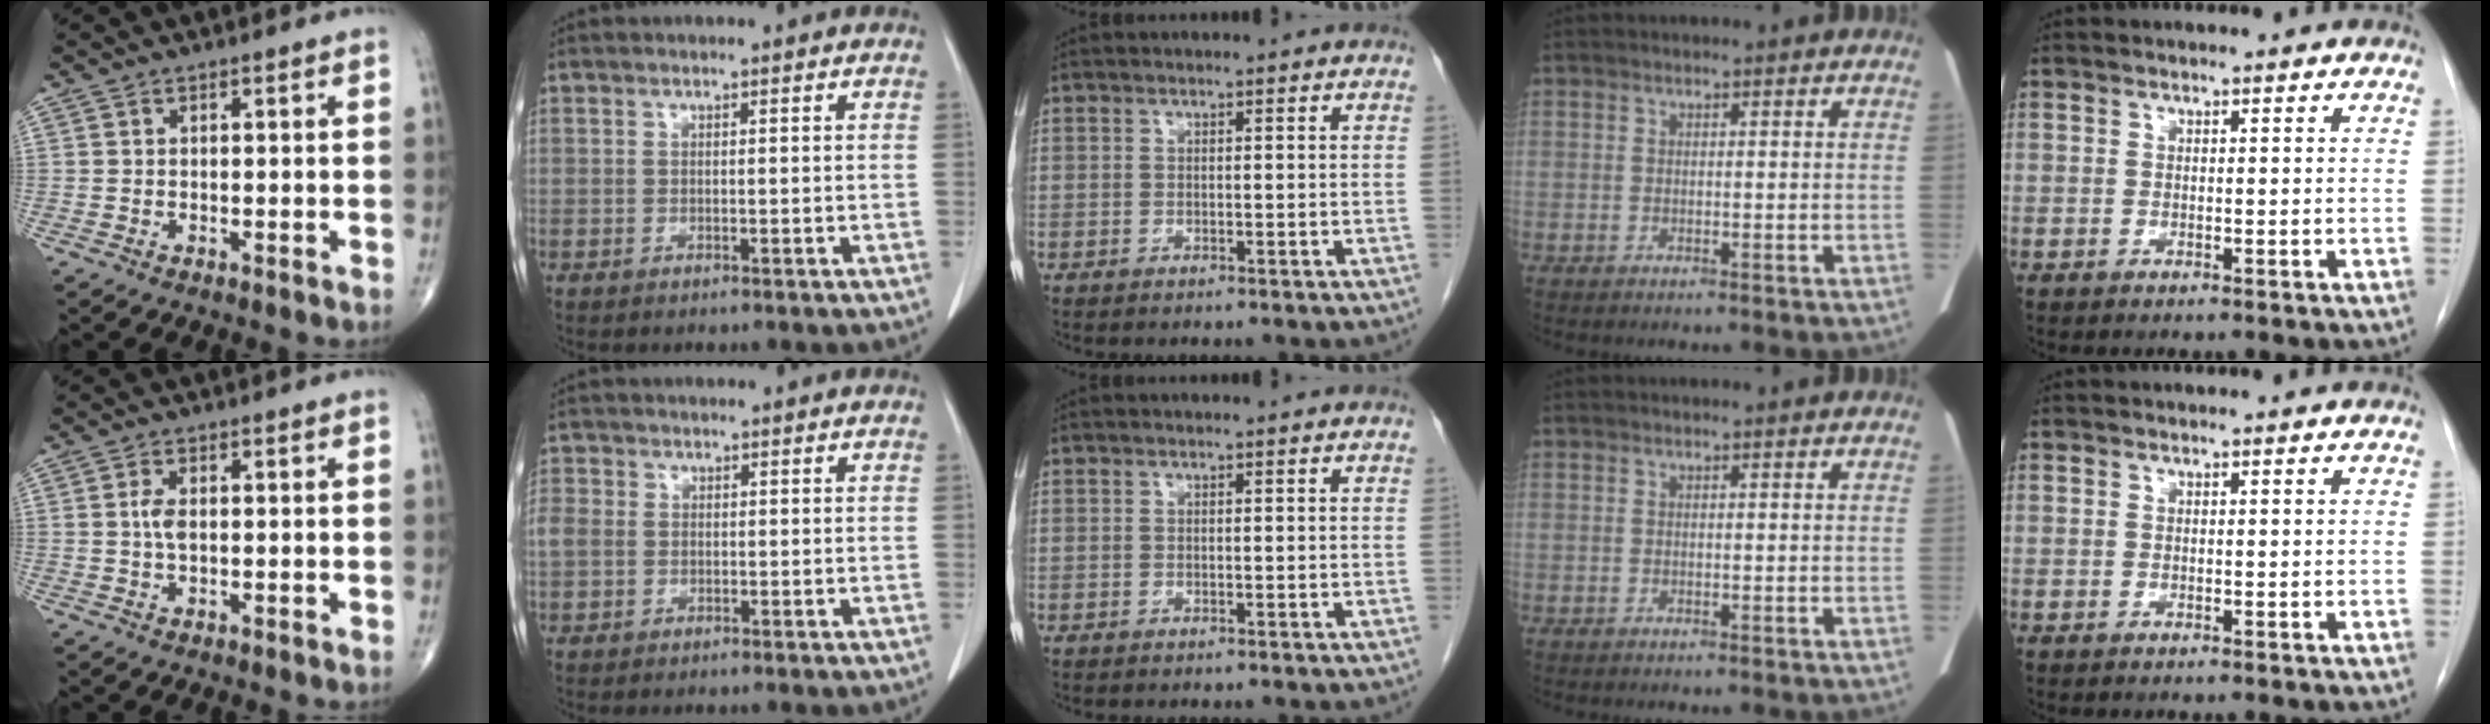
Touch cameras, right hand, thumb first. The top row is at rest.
{"thumb": {"total": 2.7, "force": [0.2, 1.3, 2.4], "torque": [-0.051, 0.001, 0.003]}, "index": {"total": 3.3, "force": [-0.1, 2.9, 1.7], "torque": [-0.051, 0.016, 0.000]}}